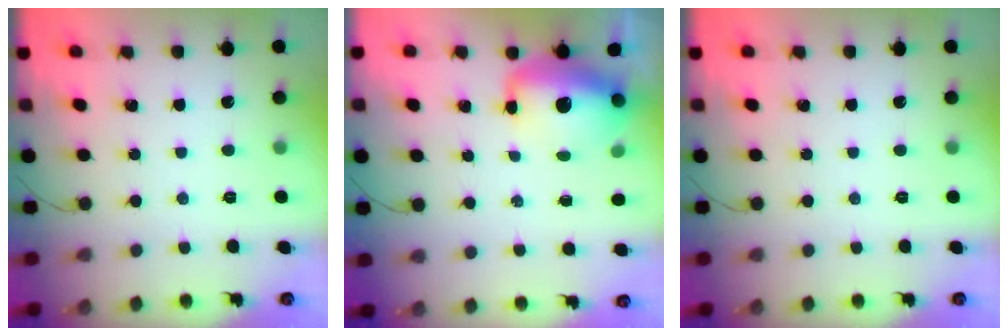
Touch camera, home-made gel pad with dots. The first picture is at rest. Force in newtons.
{"total": 13.4, "press": 13.1, "slide": 3.2}
{"total": 0.0}